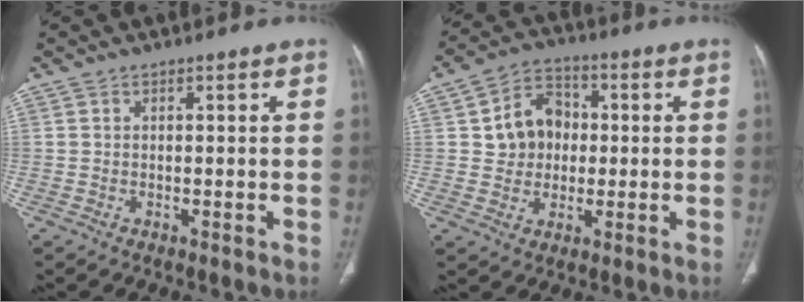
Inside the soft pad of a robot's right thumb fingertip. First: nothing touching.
{"total": 9.7, "force": [0.9, 8.3, 5.0], "torque": [-0.047, 0.012, 0.007]}